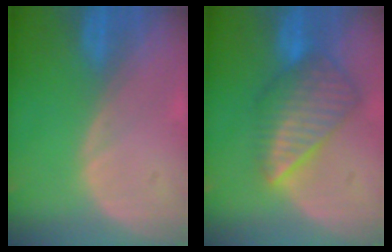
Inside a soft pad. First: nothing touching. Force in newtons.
{"total": 8.8, "press": 7.7, "slide": 4.4}